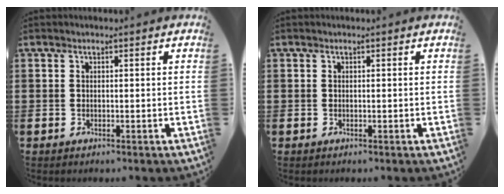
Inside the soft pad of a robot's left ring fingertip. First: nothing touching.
{"total": 0.0}